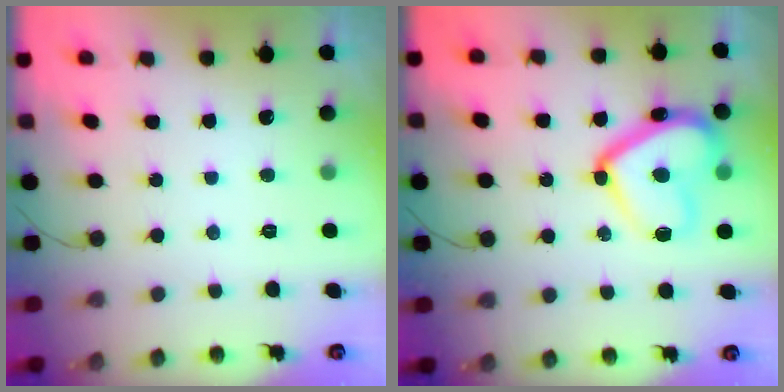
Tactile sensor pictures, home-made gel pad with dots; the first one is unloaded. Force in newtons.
{"total": 16.6, "press": 16.5, "slide": 1.4}